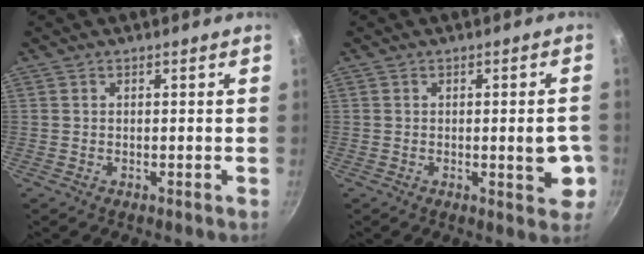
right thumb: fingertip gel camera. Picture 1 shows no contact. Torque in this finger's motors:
{"motor_torque": [2.66, 2.35, 2.17, -0.60, 0.81]}